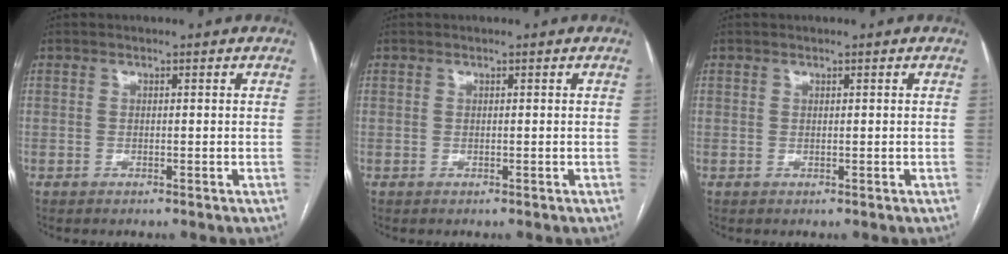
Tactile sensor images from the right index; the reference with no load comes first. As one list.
[{"total": 0.0}, {"total": 0.0}]